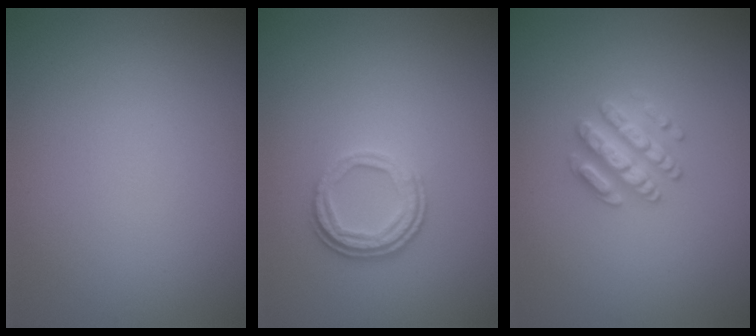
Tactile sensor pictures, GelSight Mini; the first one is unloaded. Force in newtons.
{"total": 2.5, "press": 2.1, "slide": 1.4}
{"total": 3.0, "press": 2.9, "slide": 0.6}